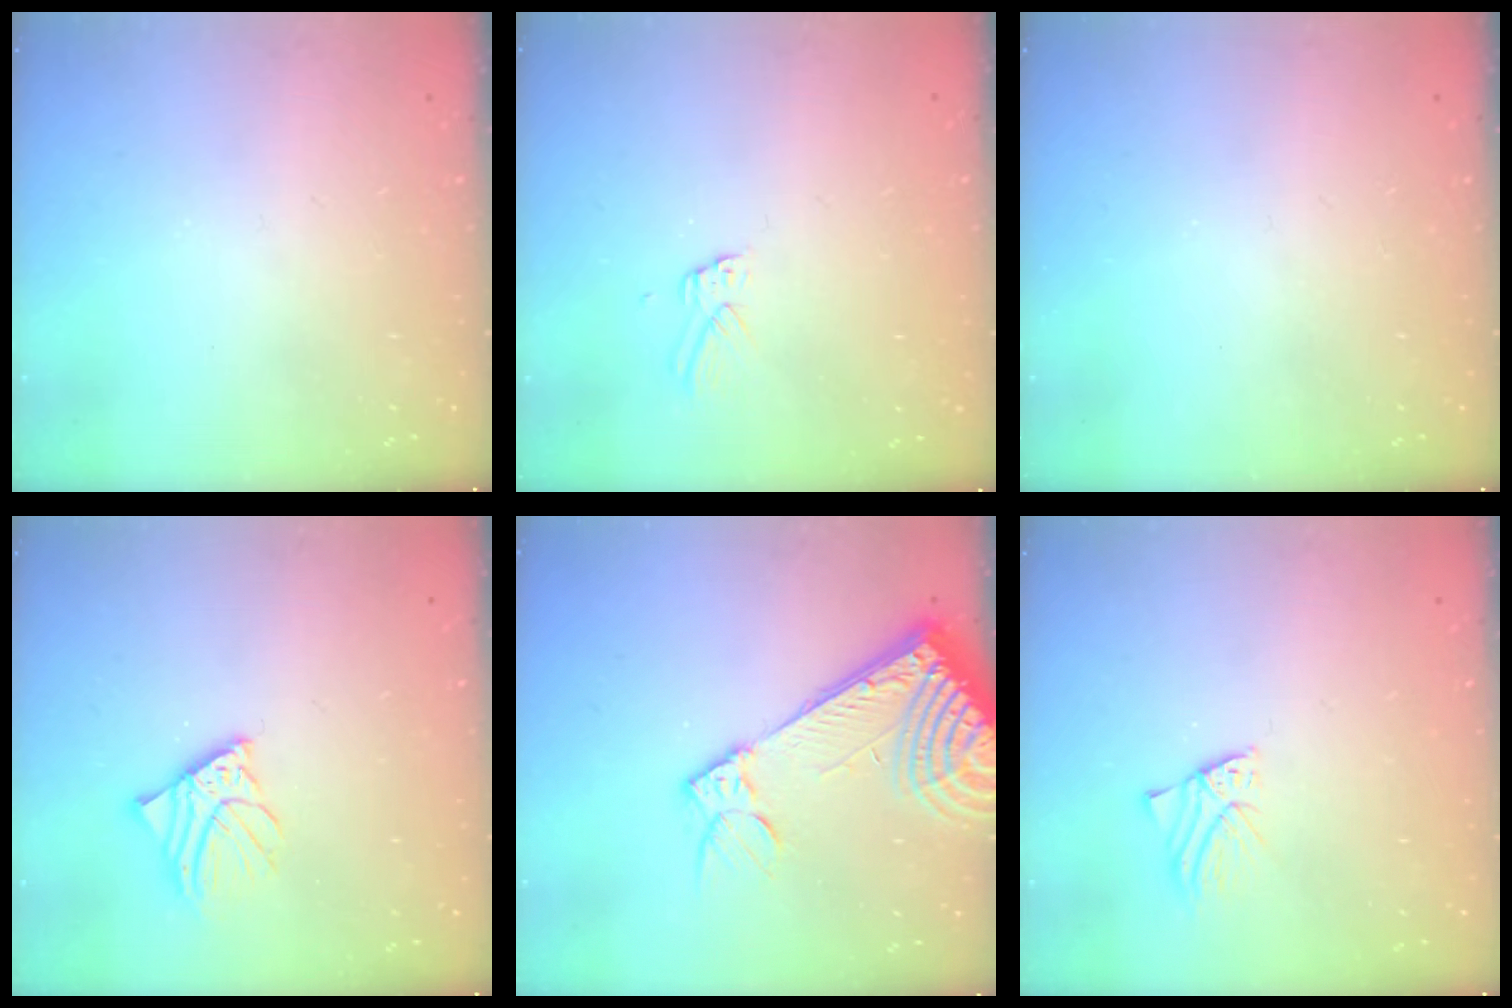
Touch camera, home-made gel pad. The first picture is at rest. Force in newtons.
{"total": 2.9, "press": 2.9, "slide": 0.2}
{"total": 0.0}
{"total": 6.3, "press": 6.2, "slide": 0.5}
{"total": 14.4, "press": 14.0, "slide": 3.0}
{"total": 1.7, "press": 1.7, "slide": 0.2}